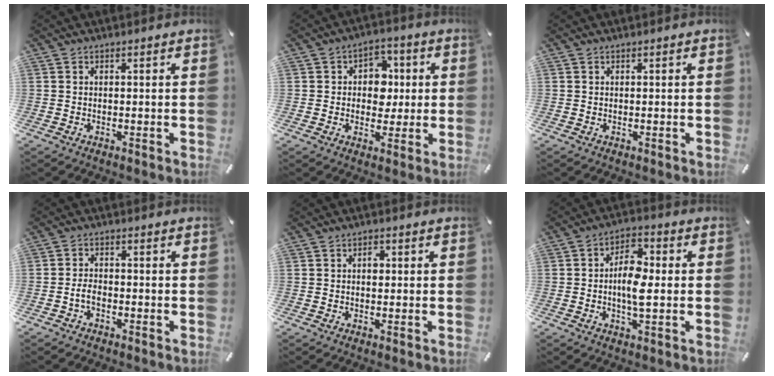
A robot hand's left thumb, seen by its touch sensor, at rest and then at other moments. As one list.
[{"total": 8.0, "force": [0.4, 7.0, 3.8], "torque": [-0.049, 0.008, 0.005]}, {"total": 0.0}, {"total": 3.2, "force": [-1.5, 1.8, 2.1], "torque": [-0.045, 0.006, -0.029]}, {"total": 1.9, "force": [0.1, 1.4, 1.3], "torque": [-0.002, -0.003, -0.005]}, {"total": 8.5, "force": [-0.7, 4.0, 7.5], "torque": [-0.137, 0.008, -0.015]}]